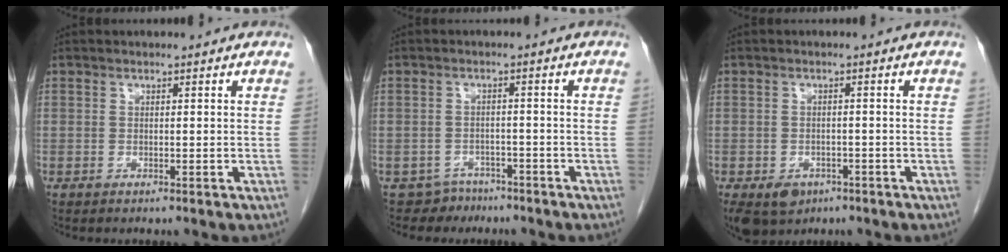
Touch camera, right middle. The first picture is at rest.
{"total": 3.7, "force": [-2.9, 2.2, -0.7], "torque": [0.010, 0.006, -0.046]}
{"total": 6.8, "force": [-3.8, 5.0, 2.8], "torque": [-0.056, -0.002, -0.050]}